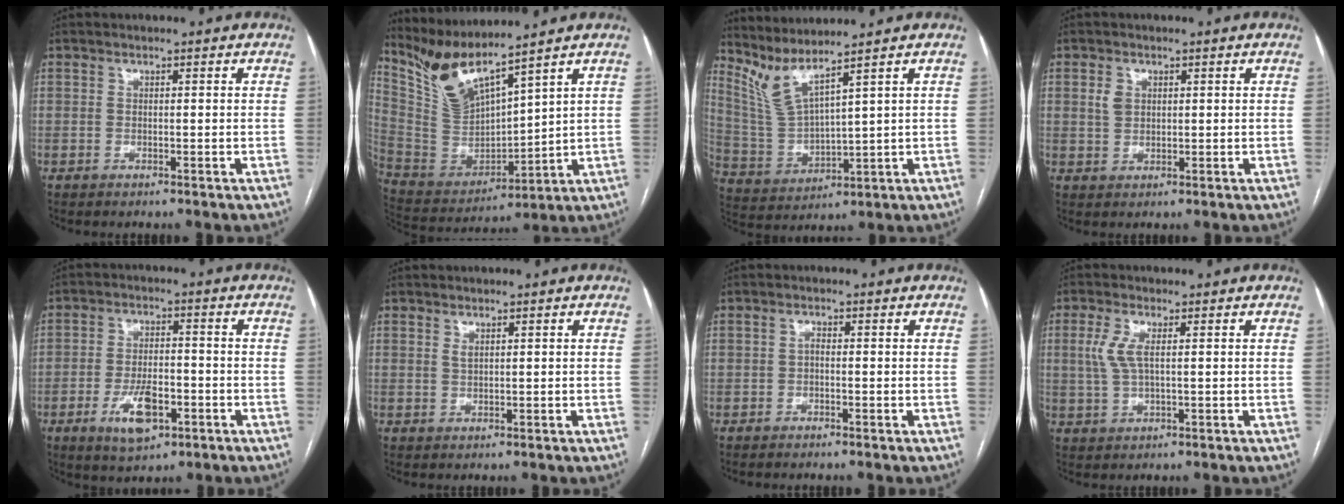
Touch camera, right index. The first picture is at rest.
{"total": 10.8, "force": [9.8, -0.3, 4.6], "torque": [-0.106, -0.011, 0.209]}
{"total": 7.0, "force": [6.0, -1.3, 3.4], "torque": [-0.088, -0.014, 0.138]}
{"total": 2.4, "force": [0.8, 1.9, 1.3], "torque": [-0.029, 0.005, 0.019]}
{"total": 7.7, "force": [-3.3, 3.2, 6.2], "torque": [-0.117, -0.003, -0.052]}
{"total": 0.8, "force": [0.6, 0.3, 0.6], "torque": [-0.012, -0.002, 0.012]}
{"total": 0.8, "force": [-0.4, 0.3, 0.6], "torque": [-0.011, 0.004, -0.011]}
{"total": 4.1, "force": [0.9, 1.2, 3.8], "torque": [-0.098, 0.004, 0.020]}